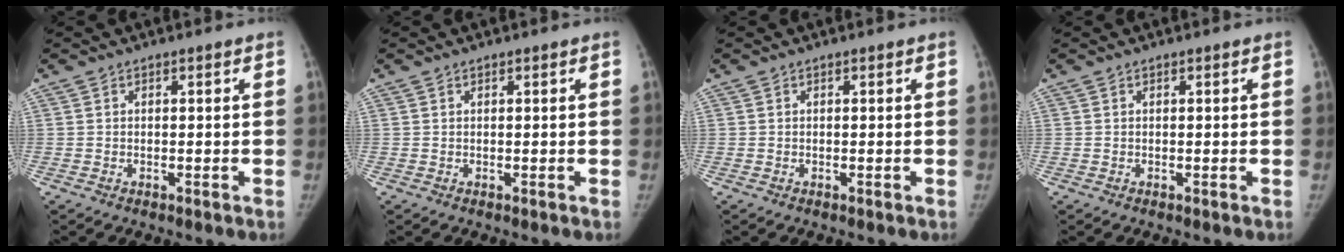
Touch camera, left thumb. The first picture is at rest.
{"total": 0.0}
{"total": 0.0}
{"total": 0.0}